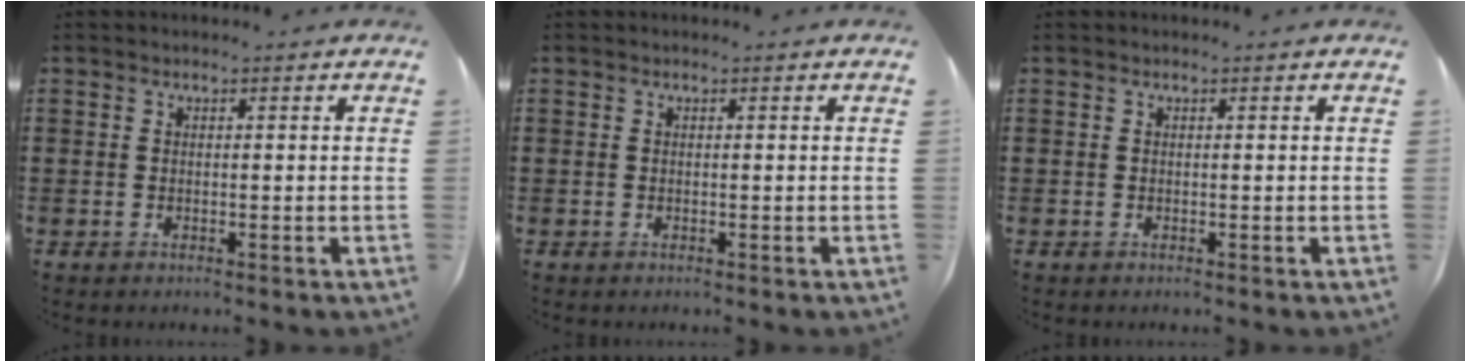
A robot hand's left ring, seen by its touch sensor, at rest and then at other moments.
{"total": 0.0}
{"total": 0.0}